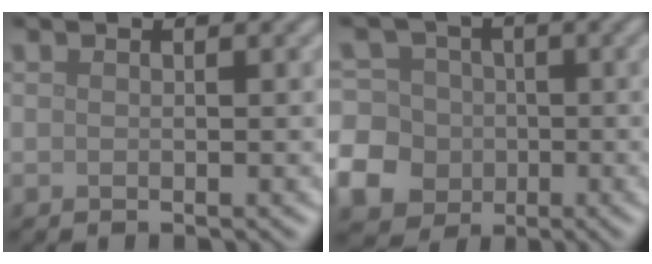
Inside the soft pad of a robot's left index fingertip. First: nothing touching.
{"total": 12.9, "force": [-4.1, 11.8, 3.4], "torque": [-0.106, -0.015, -0.093]}